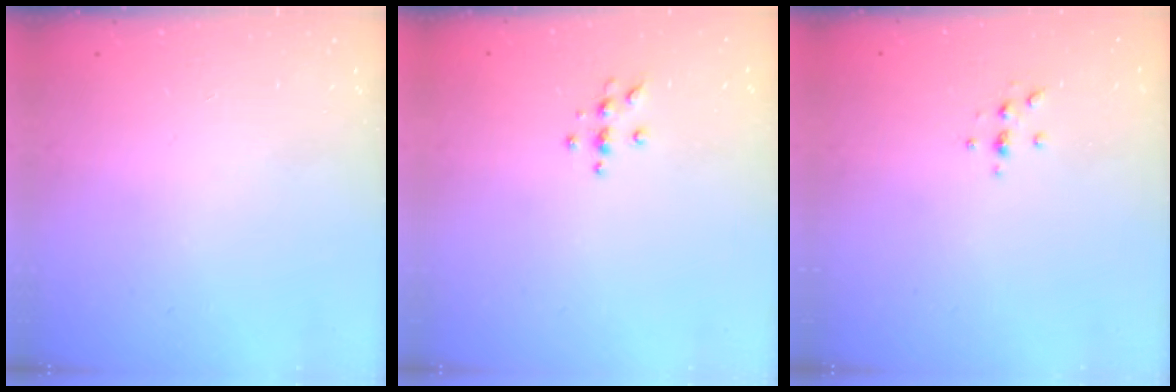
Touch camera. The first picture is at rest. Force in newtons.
{"total": 3.8, "press": 3.7, "slide": 0.5}
{"total": 2.3, "press": 2.2, "slide": 0.2}